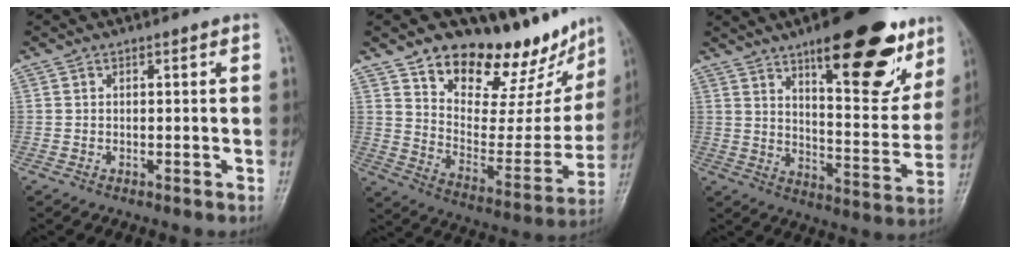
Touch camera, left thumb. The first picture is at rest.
{"total": 22.8, "force": [17.8, 9.4, 10.9], "torque": [-0.104, -0.100, 0.267]}
{"total": 23.0, "force": [13.4, 7.8, 17.0], "torque": [-0.191, -0.056, 0.197]}